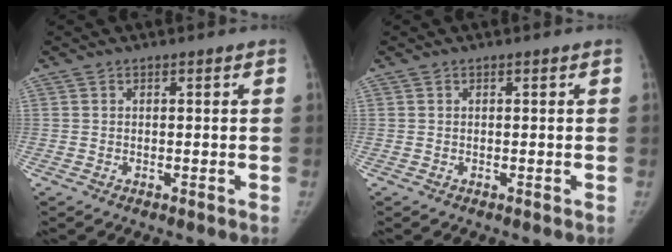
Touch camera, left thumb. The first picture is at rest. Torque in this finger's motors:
{"motor_torque": [-0.25, -0.19, 0.25, -0.15, 0.00]}